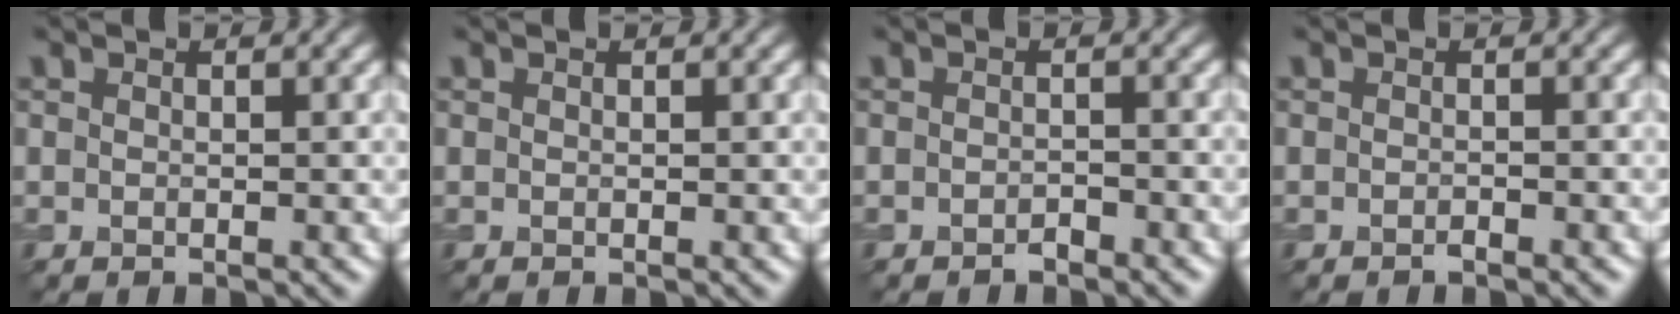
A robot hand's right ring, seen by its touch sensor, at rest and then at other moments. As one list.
[{"total": 0.0}, {"total": 0.9, "force": [-0.8, 0.3, 0.3], "torque": [-0.003, 0.002, -0.014]}, {"total": 0.6, "force": [-0.5, 0.1, 0.3], "torque": [-0.004, 0.000, -0.009]}]